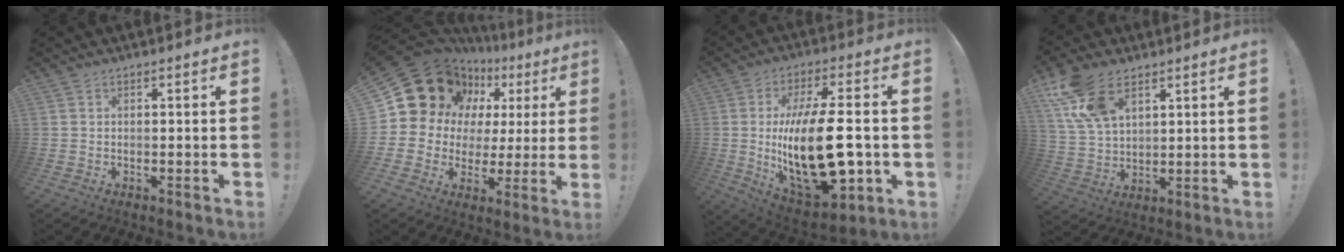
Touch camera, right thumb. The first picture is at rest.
{"total": 19.1, "force": [10.7, 13.0, 9.0], "torque": [-0.140, -0.073, 0.220]}
{"total": 25.8, "force": [-2.2, 10.9, 23.3], "torque": [-0.437, -0.007, -0.030]}
{"total": 13.4, "force": [7.7, 7.3, 8.1], "torque": [-0.155, -0.022, 0.148]}